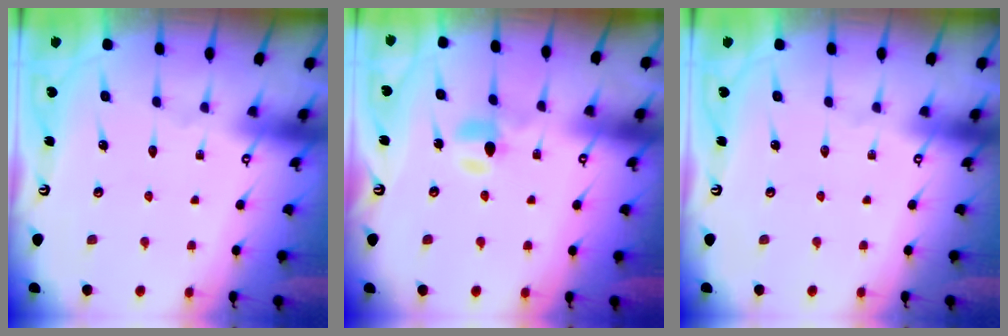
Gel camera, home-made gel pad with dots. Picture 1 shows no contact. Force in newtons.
{"total": 5.8, "press": 5.8, "slide": 0.6}
{"total": 0.0}